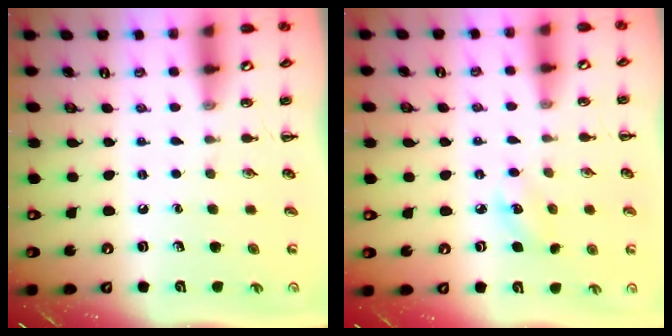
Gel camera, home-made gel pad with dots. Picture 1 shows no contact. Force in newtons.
{"total": 5.6, "press": 5.4, "slide": 1.4}